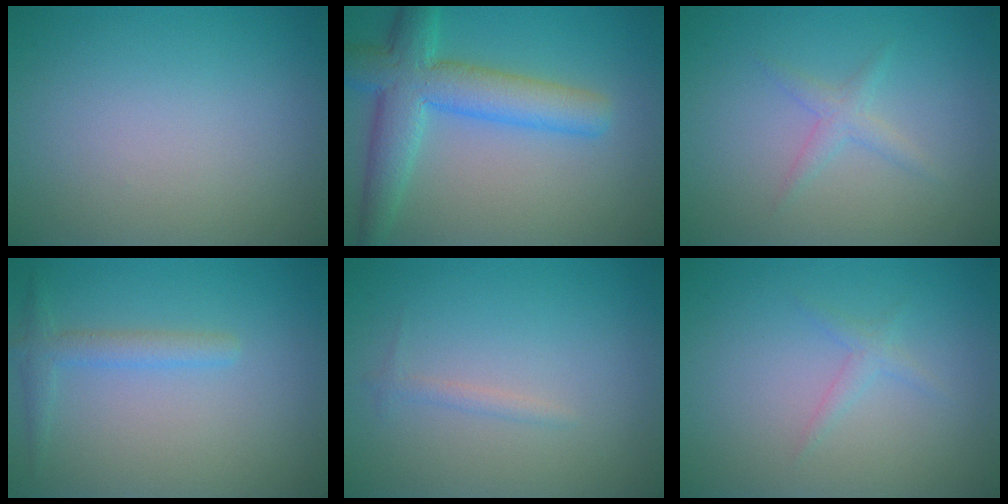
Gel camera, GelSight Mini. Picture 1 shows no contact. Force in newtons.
{"total": 6.7, "press": 6.7, "slide": 0.2}
{"total": 1.4, "press": 1.4, "slide": 0.1}
{"total": 1.4, "press": 1.4, "slide": 0.1}
{"total": 0.8, "press": 0.8, "slide": 0.0}
{"total": 1.1, "press": 1.1, "slide": 0.0}